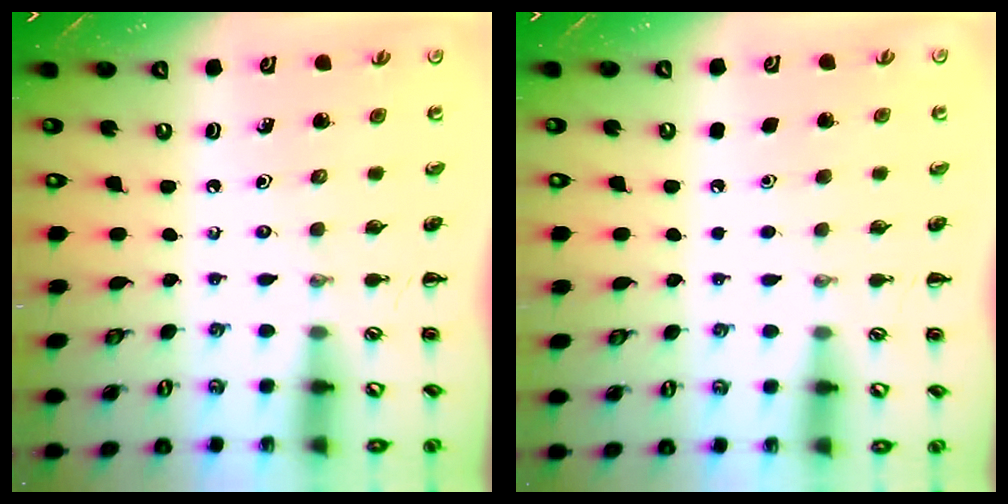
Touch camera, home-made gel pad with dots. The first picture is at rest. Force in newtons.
{"total": 1.6, "press": 1.6, "slide": 0.1}